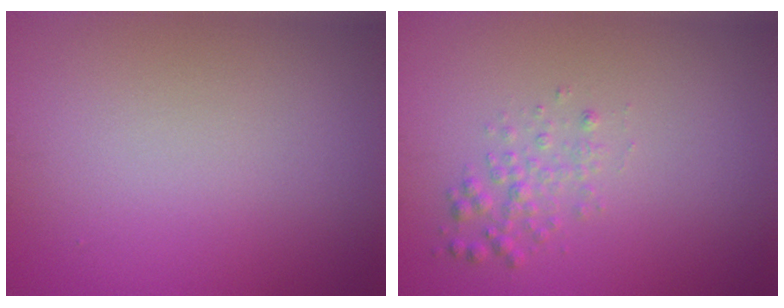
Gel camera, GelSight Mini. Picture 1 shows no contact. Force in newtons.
{"total": 1.7, "press": 1.7, "slide": 0.0}